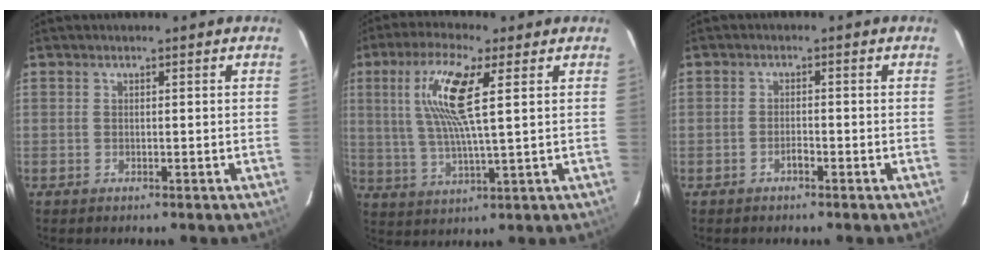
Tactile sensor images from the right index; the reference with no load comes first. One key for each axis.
{"total": 12.1, "fx": 3.9, "fy": 1.5, "fz": 11.3, "tx": -0.224, "ty": 0.006, "tz": 0.075}
{"total": 1.5, "fx": -1.1, "fy": 0.4, "fz": 0.9, "tx": -0.021, "ty": 0.004, "tz": -0.021}